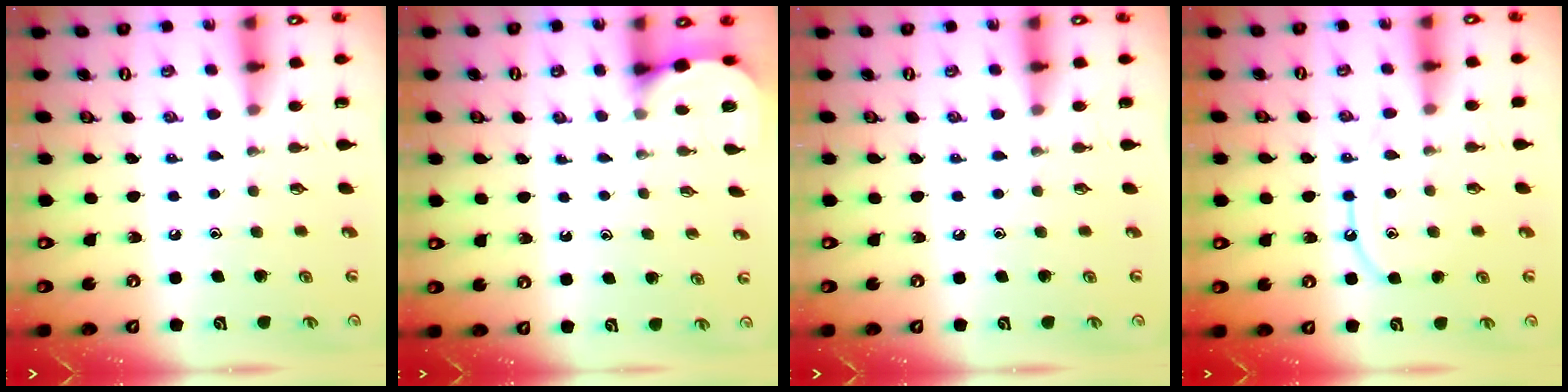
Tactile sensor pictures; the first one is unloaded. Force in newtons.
{"total": 2.6, "press": 2.6, "slide": 0.2}
{"total": 0.0}
{"total": 8.5, "press": 8.5, "slide": 0.9}